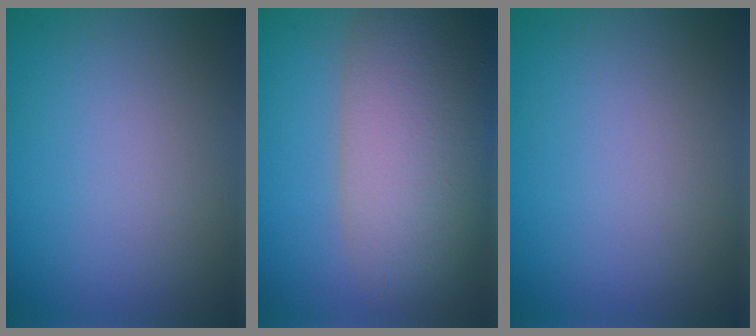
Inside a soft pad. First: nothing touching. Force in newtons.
{"total": 10.2, "press": 10.2, "slide": 0.5}
{"total": 0.0}